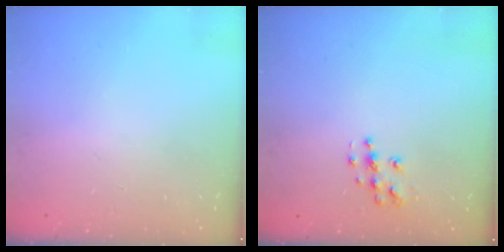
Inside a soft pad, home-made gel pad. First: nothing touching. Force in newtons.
{"total": 6.7, "press": 6.7, "slide": 0.3}